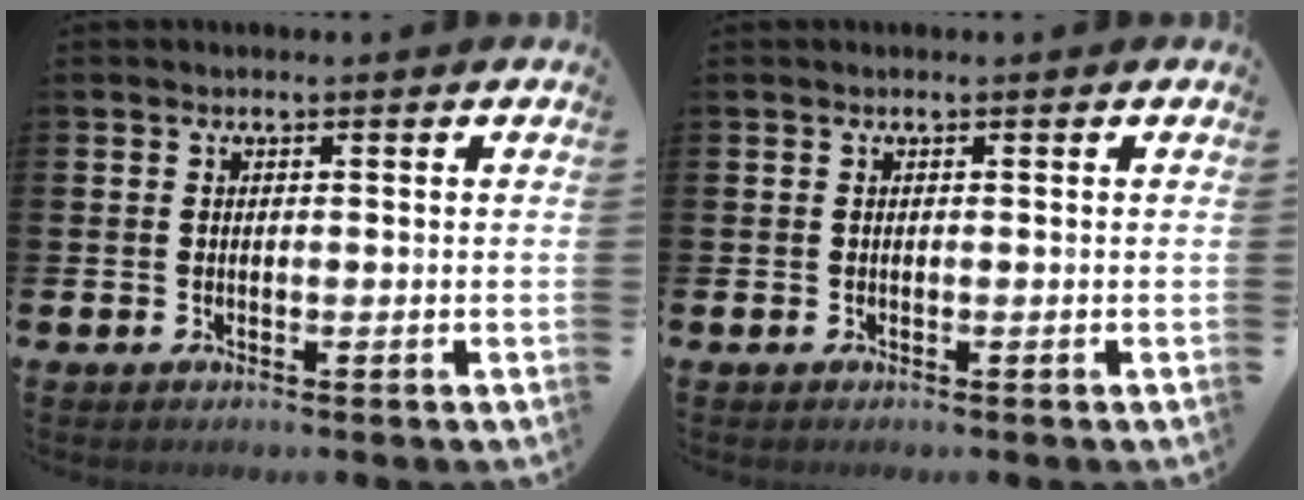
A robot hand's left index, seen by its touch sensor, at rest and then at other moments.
{"total": 0.0}